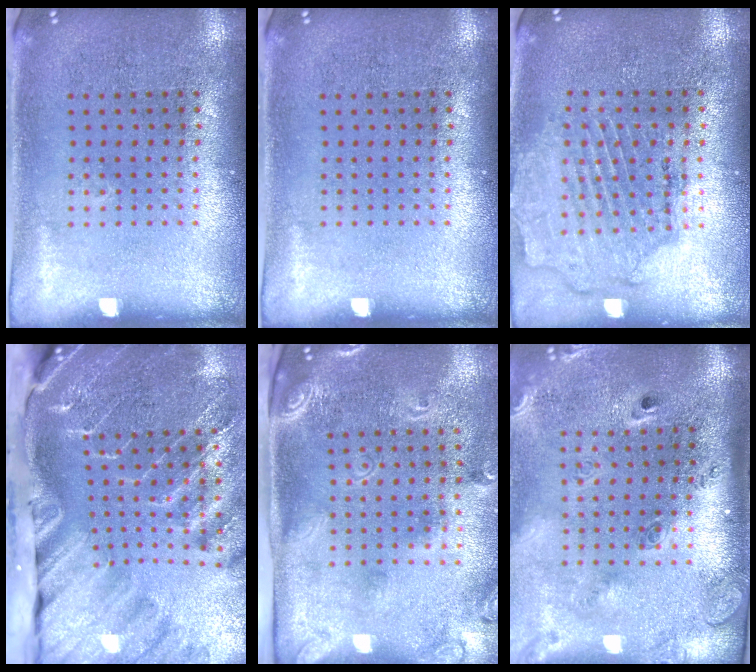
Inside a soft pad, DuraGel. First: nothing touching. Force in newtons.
{"total": 0.0}
{"total": 1.6, "press": 1.6, "slide": 0.4}
{"total": 4.4, "press": 3.3, "slide": 3.0}
{"total": 2.5, "press": 1.7, "slide": 1.8}
{"total": 2.8, "press": 1.9, "slide": 2.0}